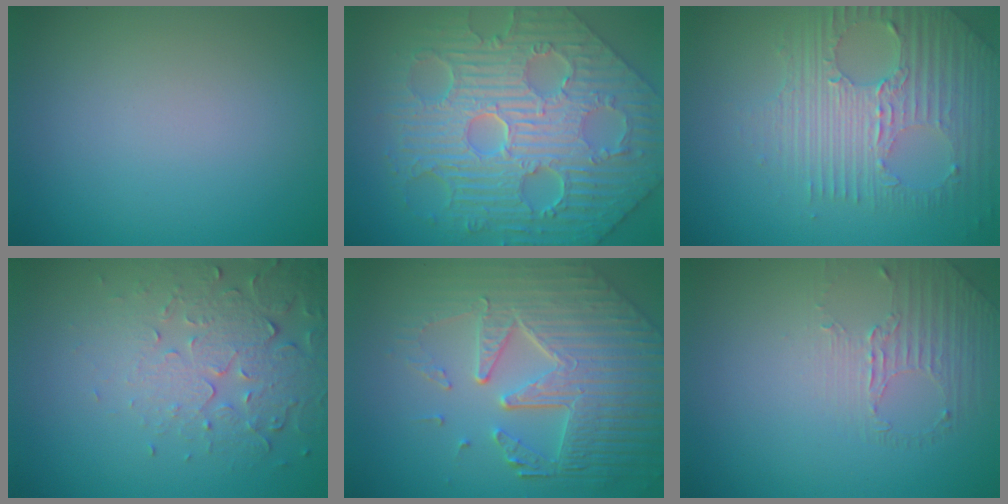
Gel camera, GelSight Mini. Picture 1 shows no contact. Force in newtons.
{"total": 11.7, "press": 8.0, "slide": 8.6}
{"total": 6.5, "press": 4.5, "slide": 4.7}
{"total": 5.2, "press": 3.8, "slide": 3.5}
{"total": 8.8, "press": 6.0, "slide": 6.4}
{"total": 1.4, "press": 0.8, "slide": 1.1}